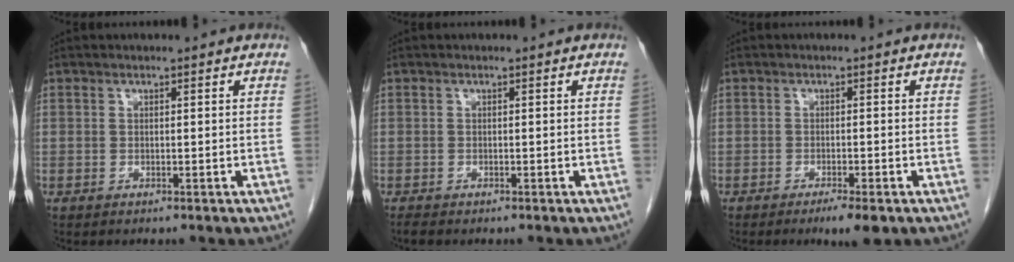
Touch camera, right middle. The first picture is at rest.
{"total": 0.7, "force": [-0.6, 0.2, 0.2], "torque": [-0.013, -0.003, -0.013]}
{"total": 3.4, "force": [-2.1, 0.4, 2.7], "torque": [-0.041, -0.009, -0.029]}